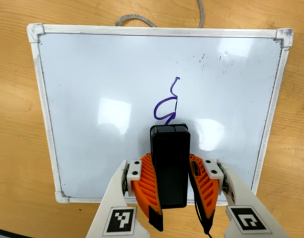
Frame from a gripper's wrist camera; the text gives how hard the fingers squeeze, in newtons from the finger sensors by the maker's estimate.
{"total": 7.7, "left": 6.9, "right": 8.5}